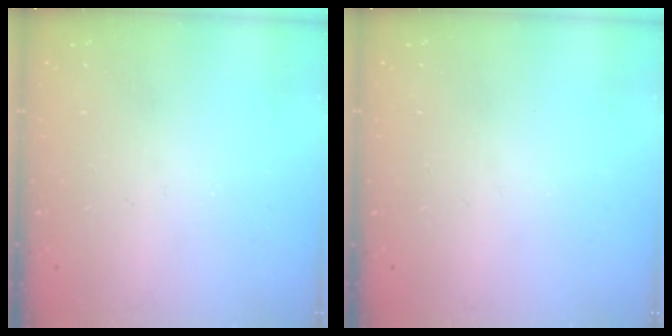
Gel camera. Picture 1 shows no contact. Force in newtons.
{"total": 0.0}